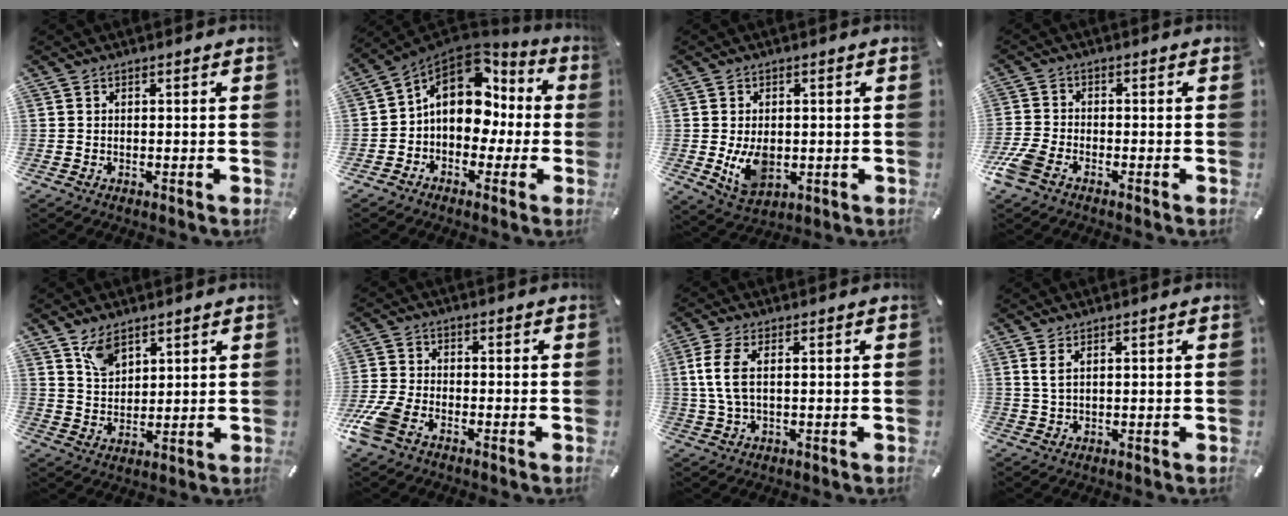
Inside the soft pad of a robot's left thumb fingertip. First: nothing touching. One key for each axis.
{"total": 14.2, "fx": 2.3, "fy": 10.9, "fz": 8.8, "tx": -0.154, "ty": -0.006, "tz": 0.041}
{"total": 8.2, "fx": -0.6, "fy": 5.9, "fz": 5.7, "tx": -0.106, "ty": -0.006, "tz": -0.011}
{"total": 5.3, "fx": -3.2, "fy": 2.8, "fz": 3.1, "tx": -0.085, "ty": 0.002, "tz": -0.066}
{"total": 6.2, "fx": 4.4, "fy": 3.6, "fz": 2.6, "tx": -0.055, "ty": -0.012, "tz": 0.083}
{"total": 7.3, "fx": -4.0, "fy": 4.2, "fz": 4.4, "tx": -0.119, "ty": 0.003, "tz": -0.081}
{"total": 6.5, "fx": 0.9, "fy": 2.5, "fz": 5.9, "tx": -0.140, "ty": -0.005, "tz": 0.010}
{"total": 2.6, "fx": 1.2, "fy": 0.8, "fz": 2.1, "tx": -0.045, "ty": 0.001, "tz": 0.021}